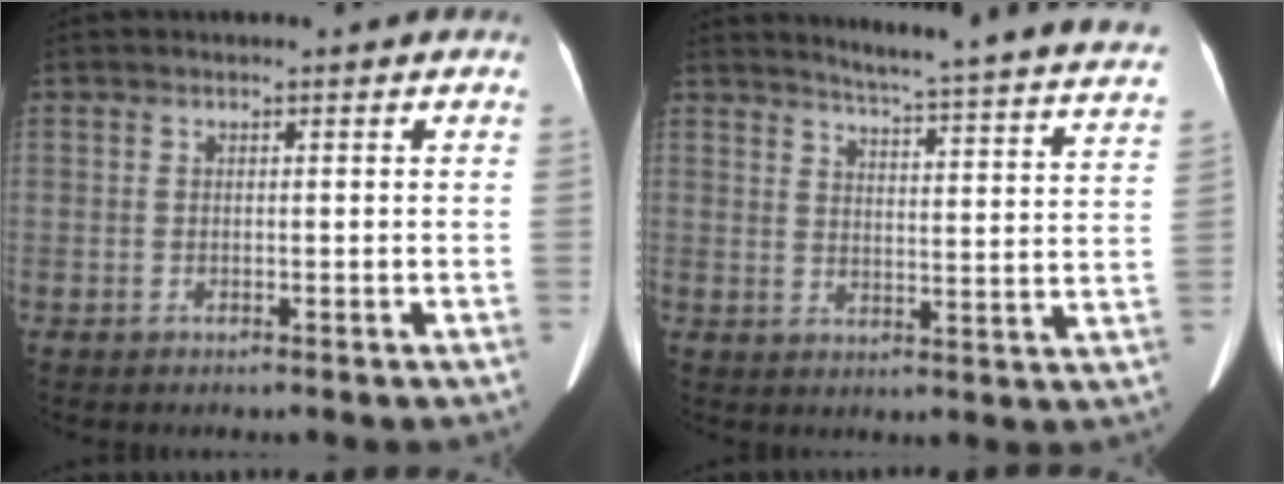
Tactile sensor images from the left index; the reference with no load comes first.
{"total": 23.8, "force": [22.1, -0.2, 8.7], "torque": [-0.119, -0.095, 0.250]}